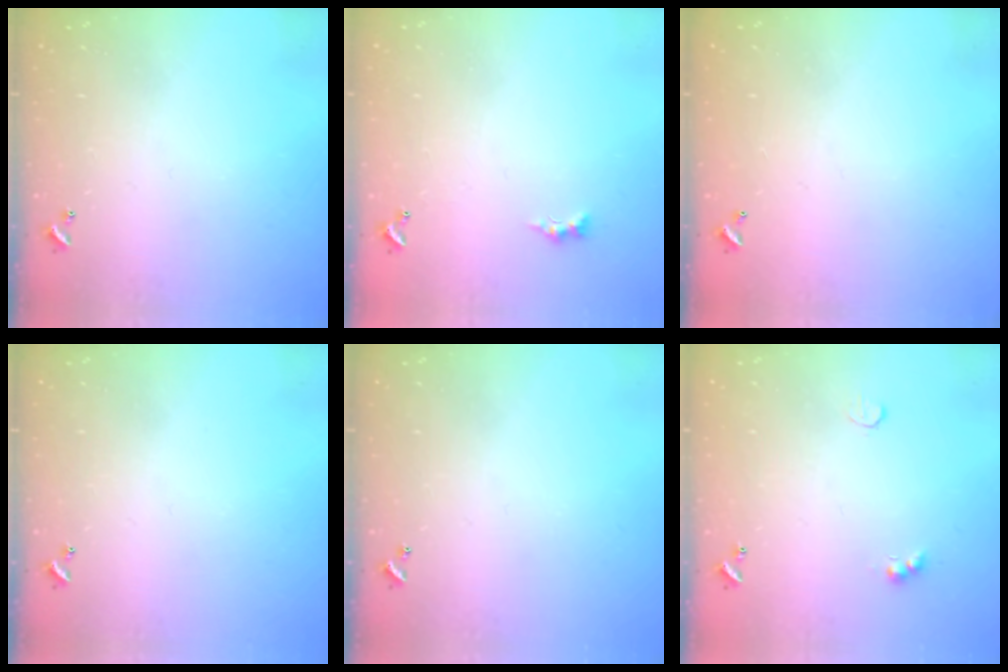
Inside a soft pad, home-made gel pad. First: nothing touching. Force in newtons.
{"total": 0.0}
{"total": 3.0, "press": 3.0, "slide": 0.1}
{"total": 0.0}
{"total": 0.0}
{"total": 2.6, "press": 2.4, "slide": 0.8}